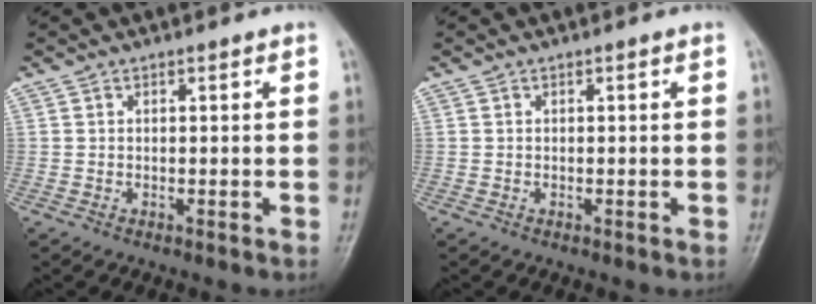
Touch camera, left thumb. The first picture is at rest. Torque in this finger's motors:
{"motor_torque": [0.00, 0.00, 0.00, 0.00, 0.00]}